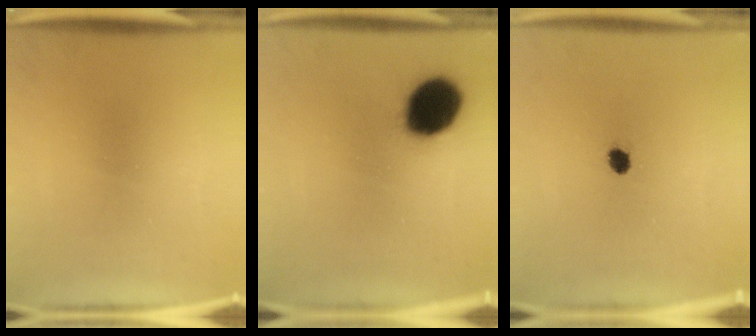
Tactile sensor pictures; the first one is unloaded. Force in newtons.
{"total": 16.4}
{"total": 2.4}